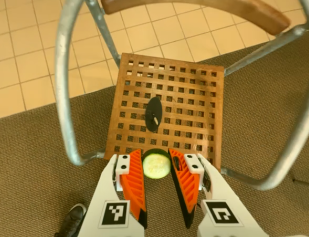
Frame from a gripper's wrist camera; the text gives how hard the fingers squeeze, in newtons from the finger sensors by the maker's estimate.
{"total": 6.6, "left": 6.6, "right": 6.7}